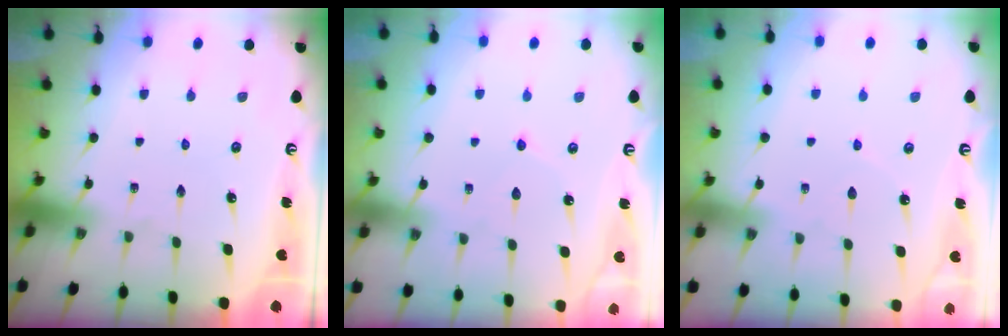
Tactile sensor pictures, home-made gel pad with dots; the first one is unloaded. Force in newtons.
{"total": 3.3, "press": 3.3, "slide": 0.4}
{"total": 2.7, "press": 2.7, "slide": 0.3}